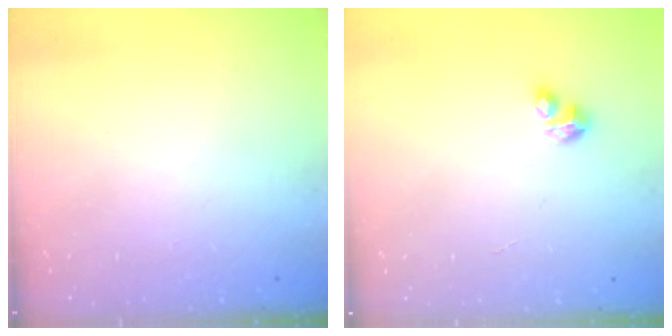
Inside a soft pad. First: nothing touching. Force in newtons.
{"total": 2.8, "press": 2.8, "slide": 0.2}